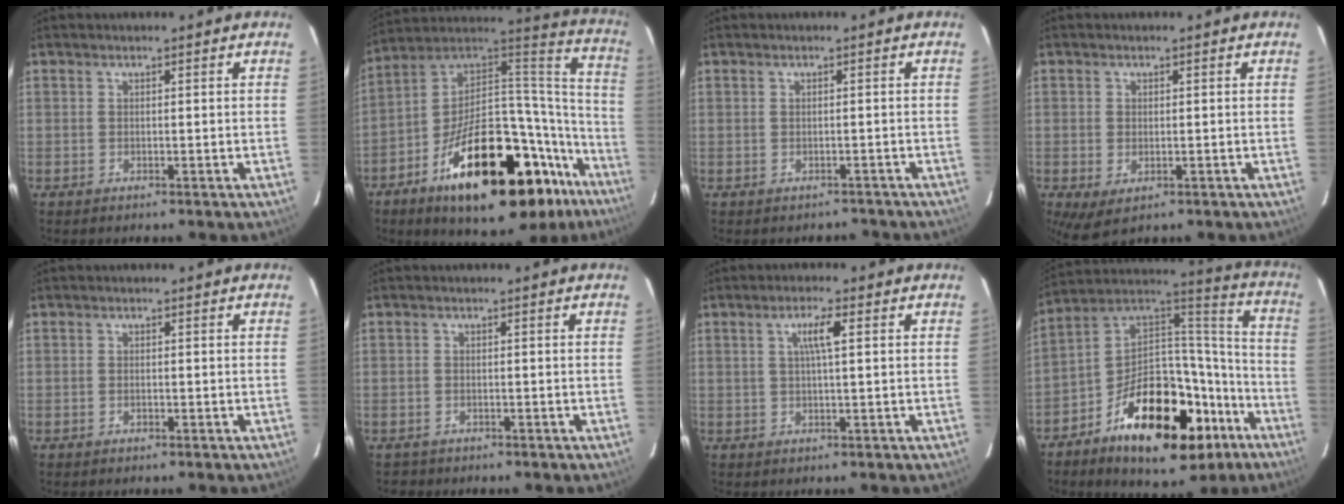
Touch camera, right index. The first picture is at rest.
{"total": 33.6, "force": [-18.8, 14.2, 23.9], "torque": [-0.345, 0.041, -0.275]}
{"total": 2.8, "force": [-2.4, 1.4, 0.3], "torque": [0.004, 0.009, -0.022]}
{"total": 4.3, "force": [-1.0, 2.9, 3.0], "torque": [-0.058, -0.014, -0.012]}
{"total": 0.9, "force": [-0.5, 0.6, 0.3], "torque": [-0.005, 0.000, -0.008]}
{"total": 2.0, "force": [-1.3, 1.5, 0.2], "torque": [-0.010, 0.003, -0.018]}
{"total": 3.6, "force": [0.9, 0.1, 3.5], "torque": [-0.065, 0.004, 0.017]}
{"total": 26.8, "force": [-13.8, 13.6, 18.5], "torque": [-0.298, 0.040, -0.204]}